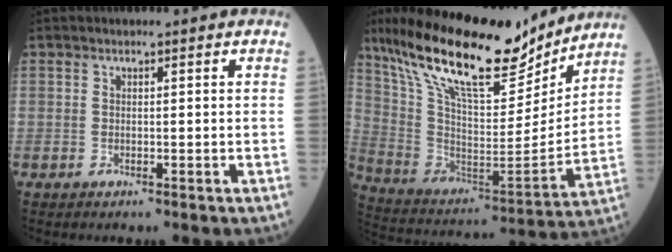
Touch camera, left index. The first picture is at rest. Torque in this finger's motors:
{"motor_torque": [1.07, -1.07, 0.95, 0.21]}